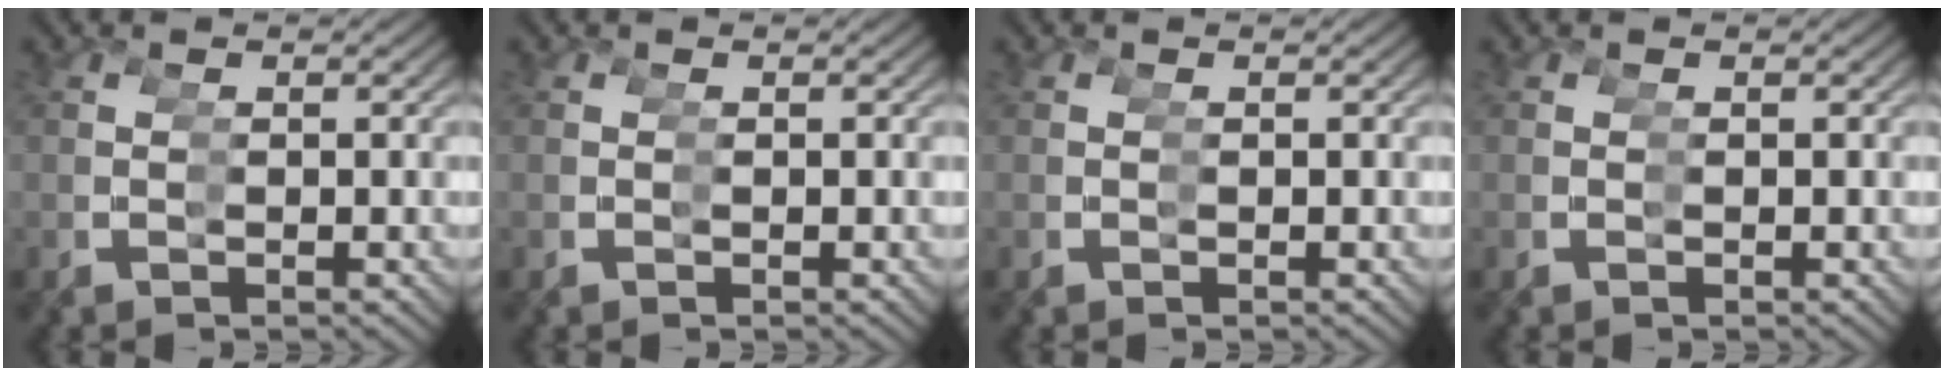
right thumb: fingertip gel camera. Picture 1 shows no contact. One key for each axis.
{"total": 0.0}
{"total": 0.0}
{"total": 0.0}